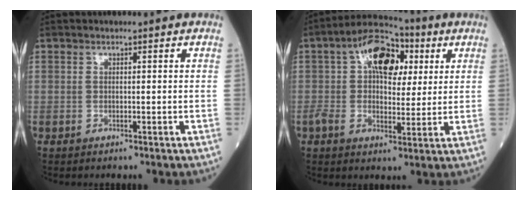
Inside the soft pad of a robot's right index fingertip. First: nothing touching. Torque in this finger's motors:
{"motor_torque": [0.41, -0.18, 0.18, 0.04]}